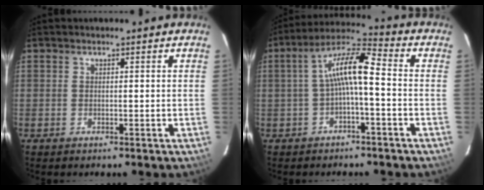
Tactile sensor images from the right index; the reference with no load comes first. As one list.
[{"total": 8.2, "force": [-1.3, 1.6, 8.0], "torque": [-0.165, 0.024, -0.025]}]